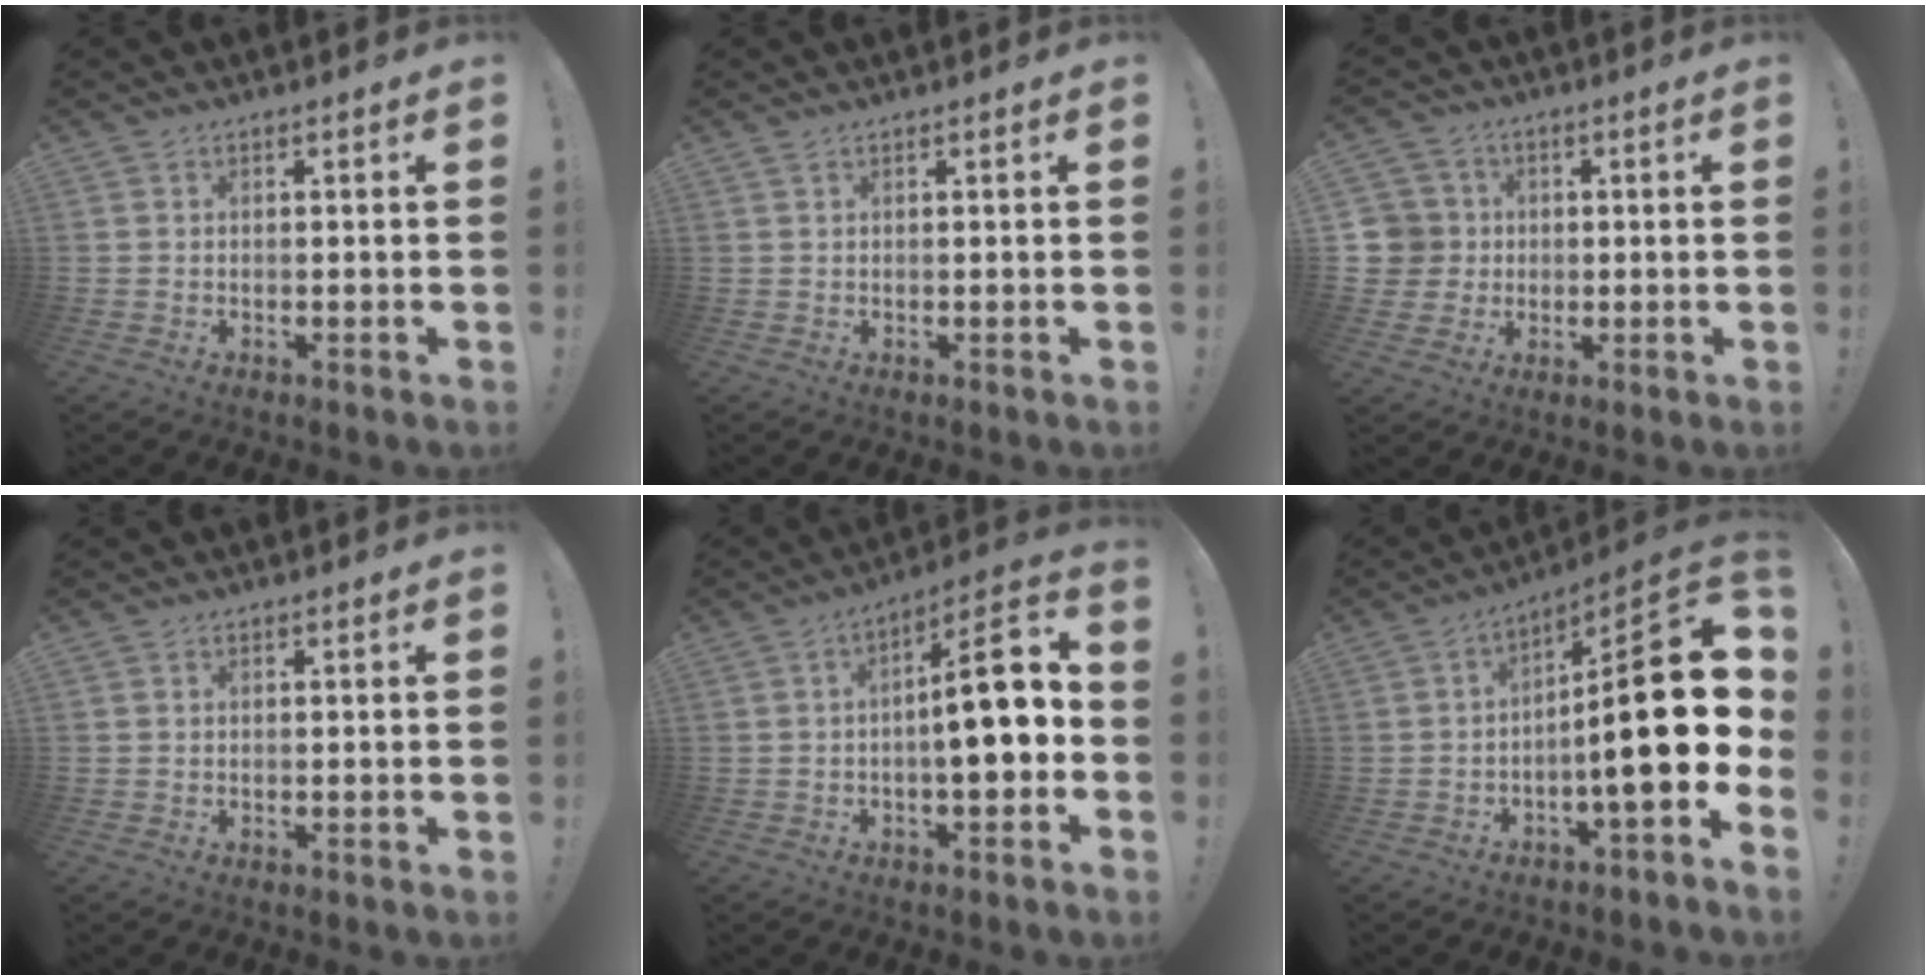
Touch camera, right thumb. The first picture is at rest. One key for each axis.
{"total": 0.6, "fx": 0.5, "fy": 0.0, "fz": 0.4, "tx": -0.008, "ty": 0.000, "tz": 0.009}
{"total": 7.1, "fx": 0.8, "fy": 6.9, "fz": 1.4, "tx": -0.035, "ty": 0.001, "tz": 0.024}
{"total": 0.0}
{"total": 14.2, "fx": -0.5, "fy": 4.5, "fz": 13.5, "tx": -0.184, "ty": 0.005, "tz": -0.013}
{"total": 21.8, "fx": -0.7, "fy": 5.1, "fz": 21.2, "tx": -0.321, "ty": 0.006, "tz": -0.012}